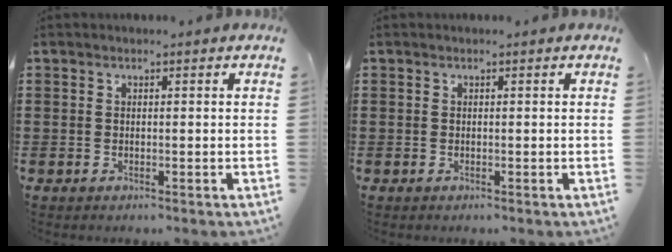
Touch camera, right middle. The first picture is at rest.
{"total": 0.0}